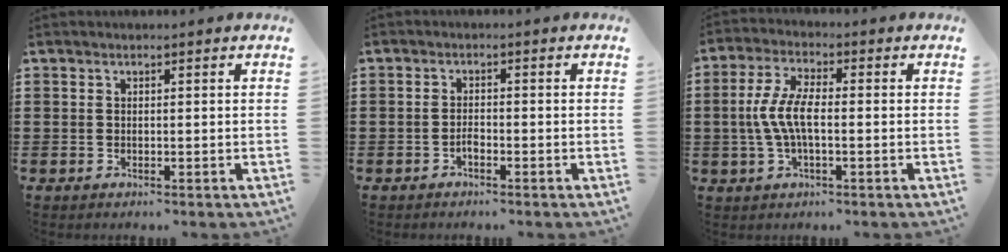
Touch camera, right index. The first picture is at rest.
{"total": 1.5, "force": [-1.0, 0.6, 0.9], "torque": [-0.019, 0.000, -0.020]}
{"total": 6.6, "force": [-1.0, 2.3, 6.1], "torque": [-0.141, -0.007, -0.029]}